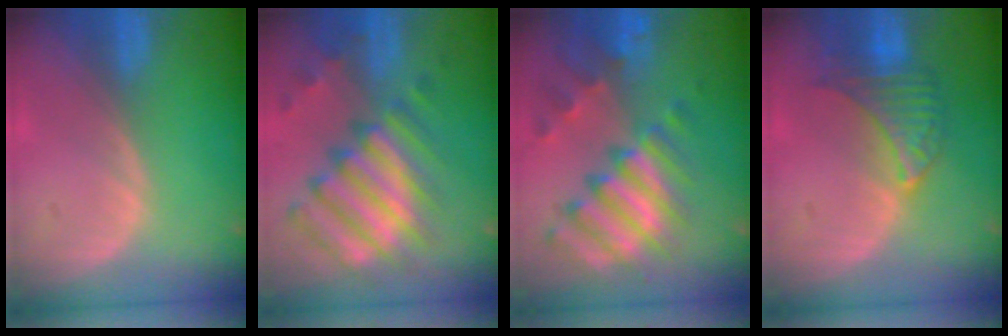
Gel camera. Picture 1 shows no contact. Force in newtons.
{"total": 12.1, "press": 10.4, "slide": 6.1}
{"total": 11.5, "press": 9.9, "slide": 5.9}
{"total": 6.5, "press": 6.5, "slide": 0.5}